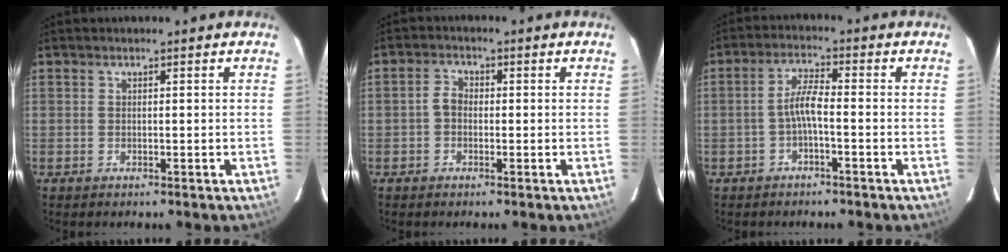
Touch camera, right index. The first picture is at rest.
{"total": 2.3, "force": [-0.6, 1.8, 1.3], "torque": [-0.027, 0.009, -0.014]}
{"total": 3.8, "force": [-1.5, 0.5, 3.4], "torque": [-0.073, 0.010, -0.031]}